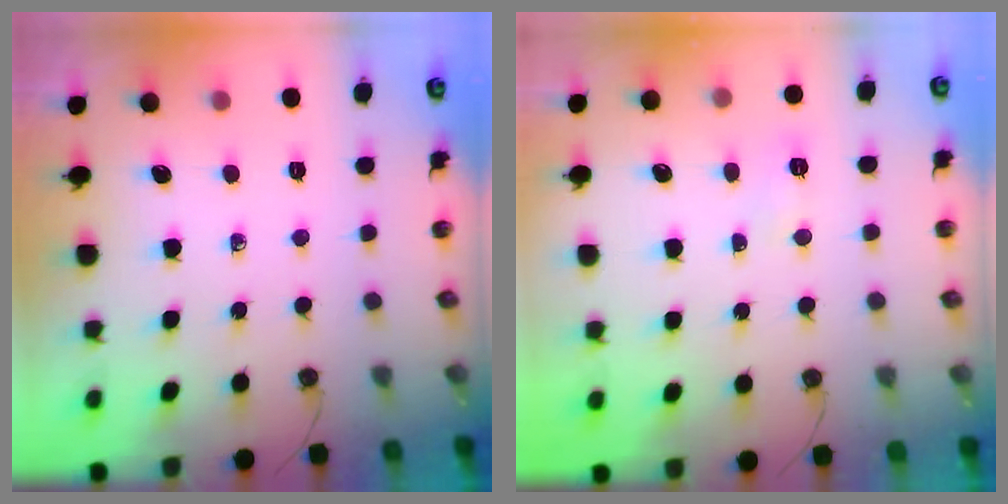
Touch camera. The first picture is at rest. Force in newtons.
{"total": 4.4, "press": 4.3, "slide": 0.8}